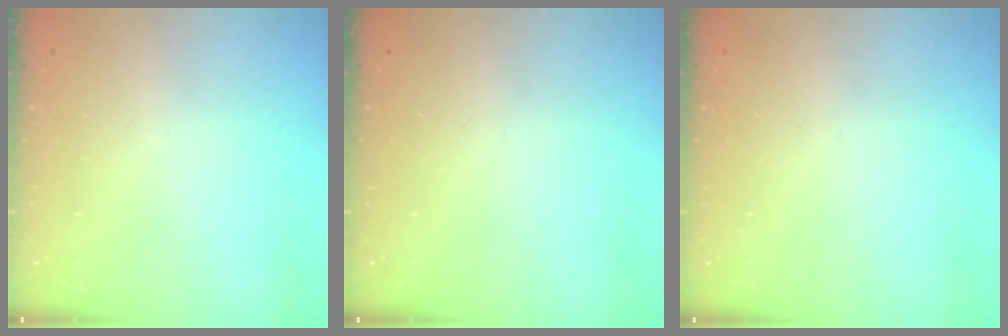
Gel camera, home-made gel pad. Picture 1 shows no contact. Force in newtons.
{"total": 0.0}
{"total": 0.0}